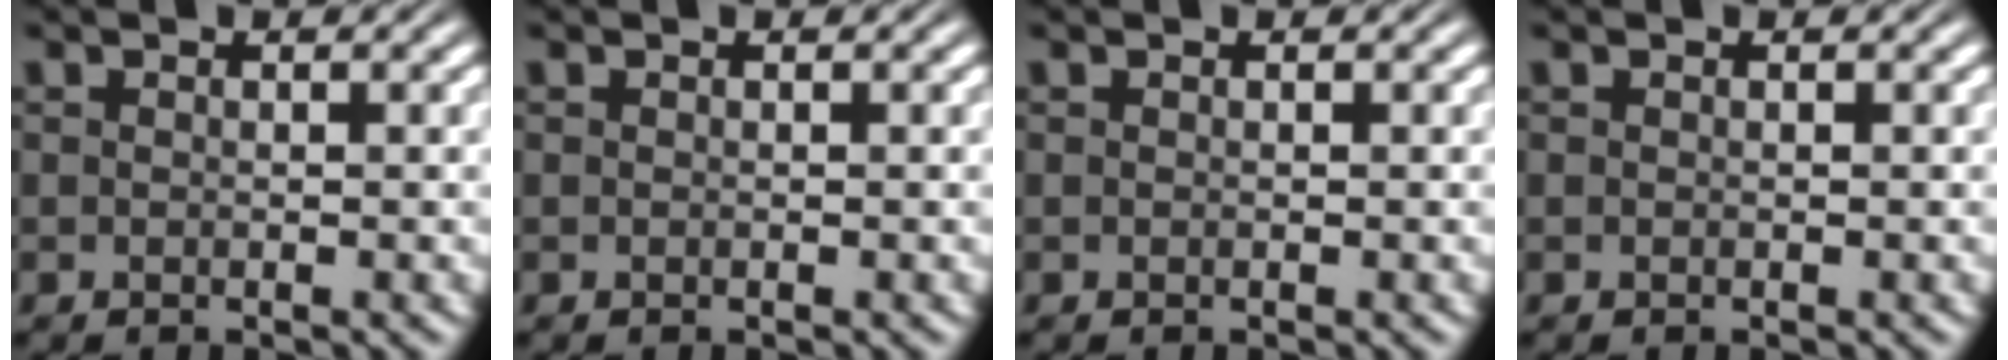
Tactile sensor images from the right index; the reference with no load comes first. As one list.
[{"total": 0.0}, {"total": 0.0}, {"total": 0.0}]